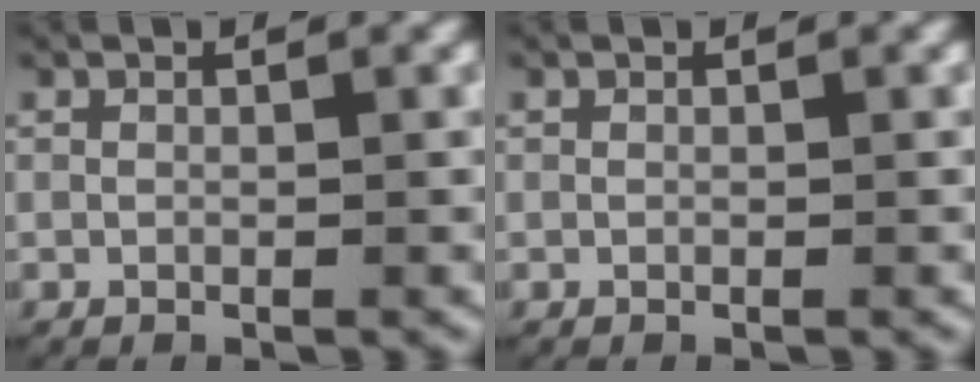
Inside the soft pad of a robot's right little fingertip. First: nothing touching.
{"total": 0.0}